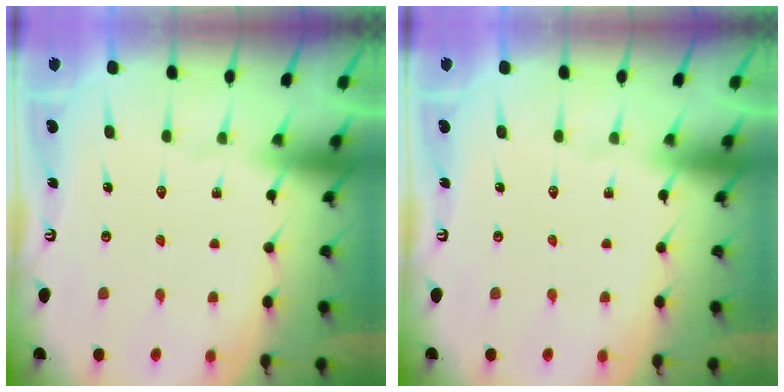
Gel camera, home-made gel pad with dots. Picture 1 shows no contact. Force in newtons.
{"total": 0.0}